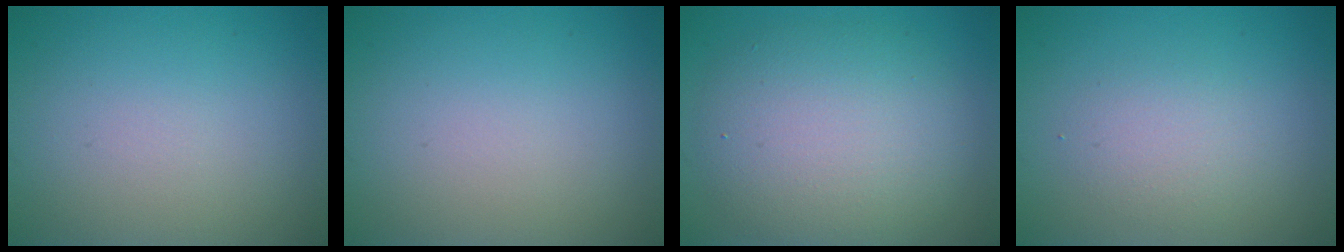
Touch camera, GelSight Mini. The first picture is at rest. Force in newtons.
{"total": 0.0}
{"total": 6.9, "press": 6.9, "slide": 0.5}
{"total": 2.0, "press": 2.0, "slide": 0.1}